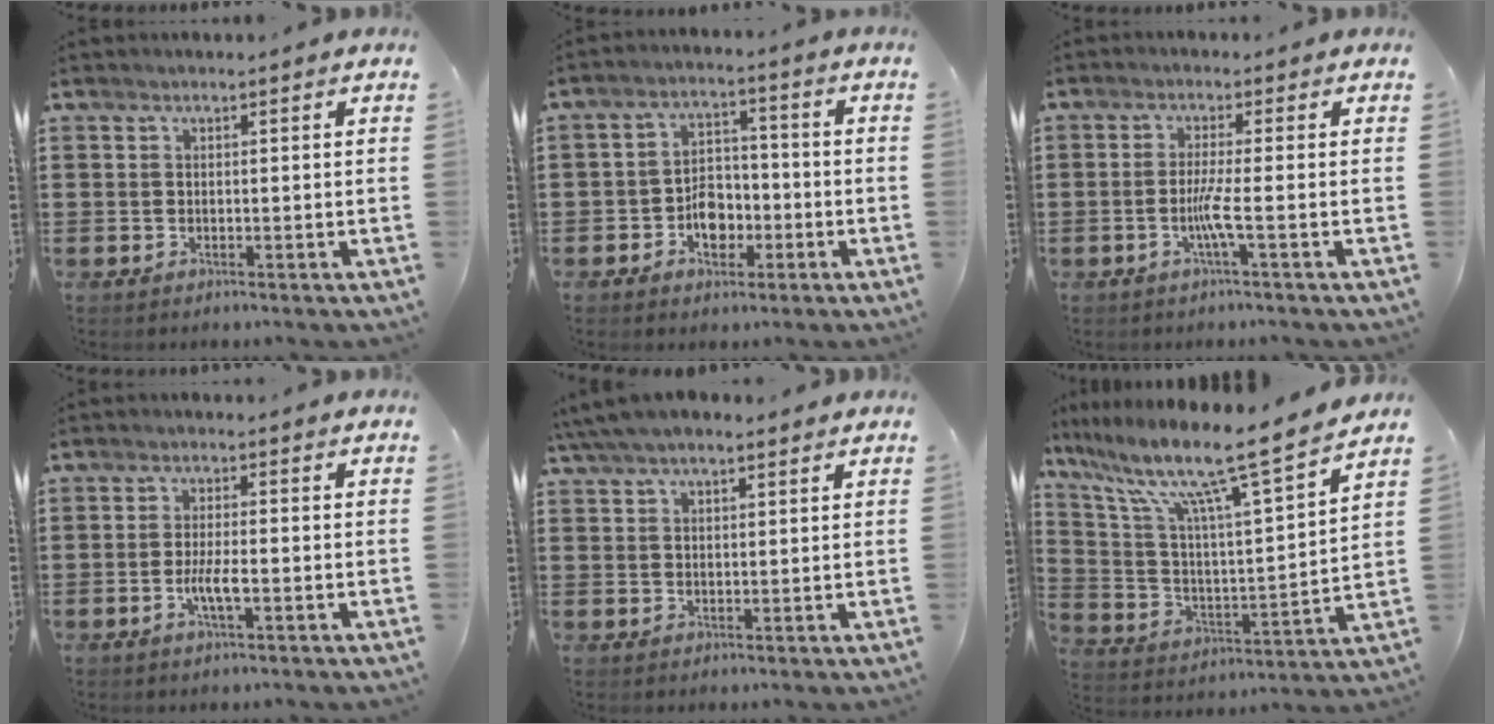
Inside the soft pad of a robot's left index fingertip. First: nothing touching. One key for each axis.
{"total": 5.3, "fx": -2.1, "fy": 3.7, "fz": 3.2, "tx": -0.052, "ty": 0.008, "tz": -0.039}
{"total": 4.0, "fx": -1.2, "fy": -0.5, "fz": 3.8, "tx": -0.083, "ty": -0.013, "tz": -0.030}
{"total": 3.7, "fx": -1.0, "fy": 0.7, "fz": 3.5, "tx": -0.073, "ty": -0.005, "tz": -0.022}
{"total": 4.7, "fx": 3.7, "fy": 1.4, "fz": 2.6, "tx": -0.059, "ty": 0.002, "tz": 0.068}
{"total": 13.1, "fx": 10.1, "fy": 0.2, "fz": 8.3, "tx": -0.187, "ty": -0.068, "tz": 0.158}